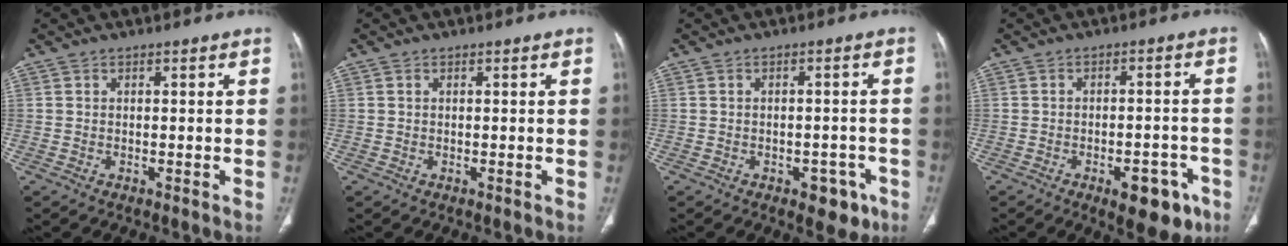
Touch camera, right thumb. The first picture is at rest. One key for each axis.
{"total": 0.0}
{"total": 5.3, "fx": -2.8, "fy": 3.2, "fz": 3.3, "tx": -0.017, "ty": 0.015, "tz": -0.030}
{"total": 9.2, "fx": -4.8, "fy": 4.3, "fz": 6.6, "tx": -0.060, "ty": 0.023, "tz": -0.055}